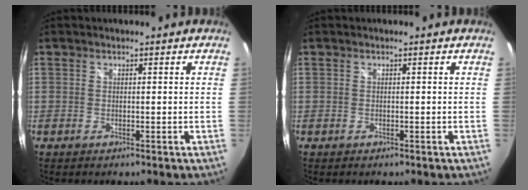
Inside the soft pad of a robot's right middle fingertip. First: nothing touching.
{"total": 0.0}